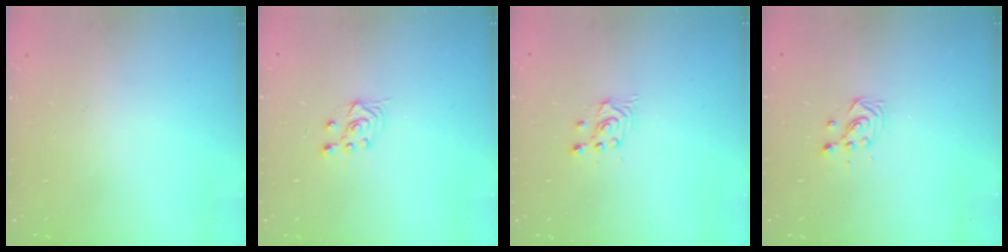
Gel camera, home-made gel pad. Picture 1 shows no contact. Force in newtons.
{"total": 3.3, "press": 2.9, "slide": 1.5}
{"total": 2.6, "press": 2.5, "slide": 0.3}
{"total": 2.9, "press": 2.9, "slide": 0.3}